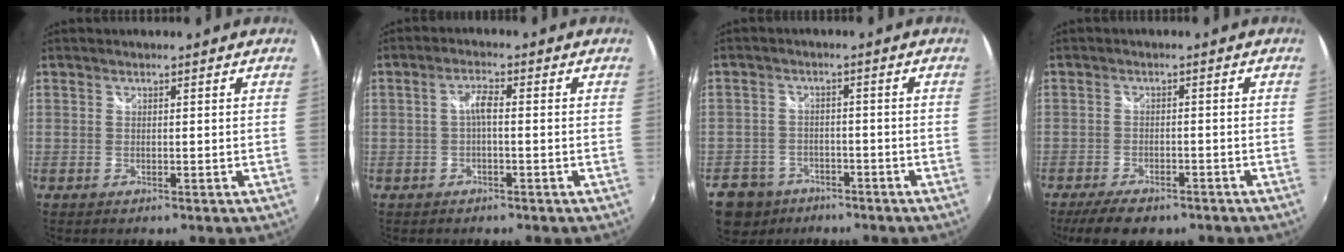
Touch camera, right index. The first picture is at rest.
{"total": 2.6, "force": [-0.5, 0.5, 2.5], "torque": [-0.050, 0.008, -0.007]}
{"total": 8.0, "force": [-5.1, 6.0, 1.5], "torque": [-0.058, 0.019, -0.085]}
{"total": 8.2, "force": [-6.2, 3.3, 4.1], "torque": [-0.102, -0.013, -0.100]}